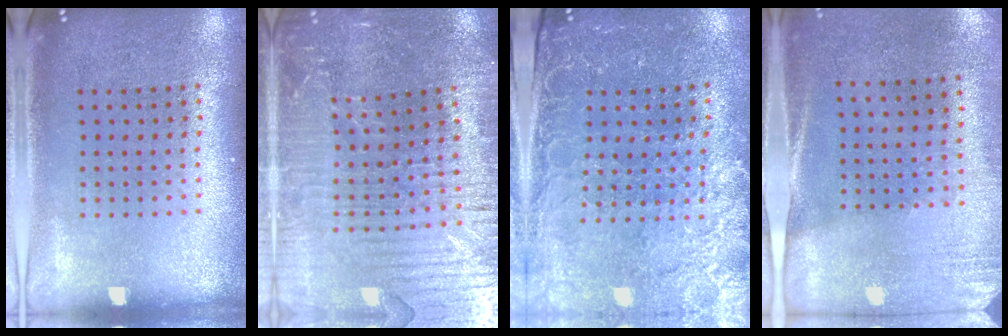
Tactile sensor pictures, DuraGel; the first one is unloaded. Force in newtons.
{"total": 3.7, "press": 3.6, "slide": 0.8}
{"total": 3.1, "press": 2.9, "slide": 1.0}
{"total": 2.6, "press": 2.3, "slide": 1.3}